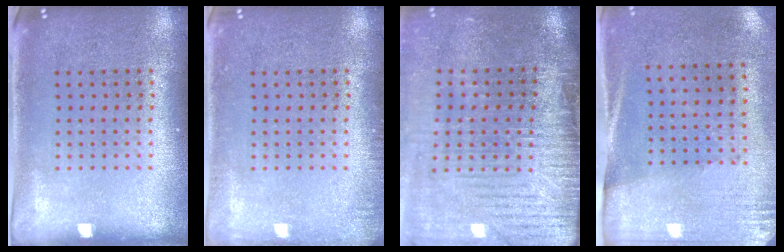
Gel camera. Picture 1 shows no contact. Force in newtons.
{"total": 1.2, "press": 1.1, "slide": 0.2}
{"total": 4.4, "press": 3.8, "slide": 2.2}
{"total": 2.7, "press": 2.4, "slide": 1.3}